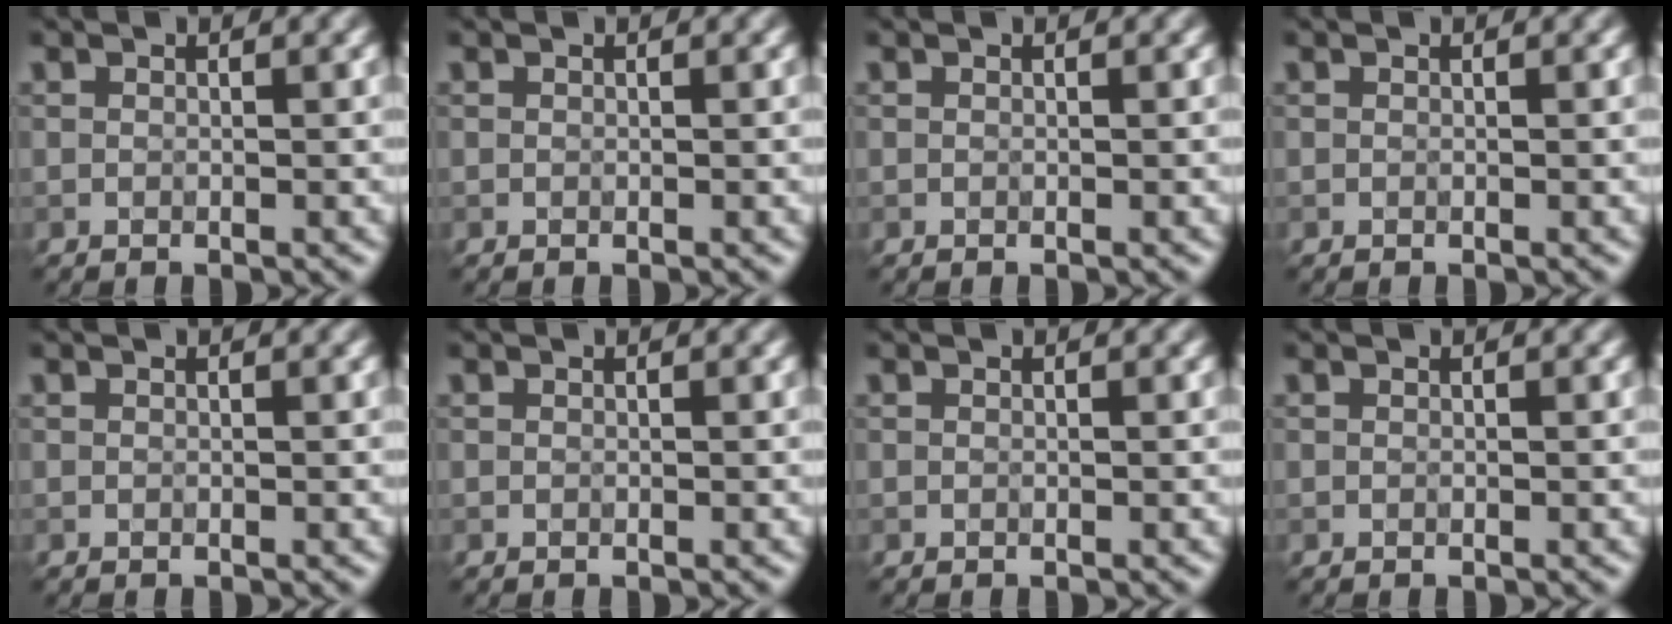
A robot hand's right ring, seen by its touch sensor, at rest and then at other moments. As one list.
[{"total": 0.0}, {"total": 0.0}, {"total": 0.0}, {"total": 0.0}, {"total": 0.0}, {"total": 0.0}, {"total": 0.0}]